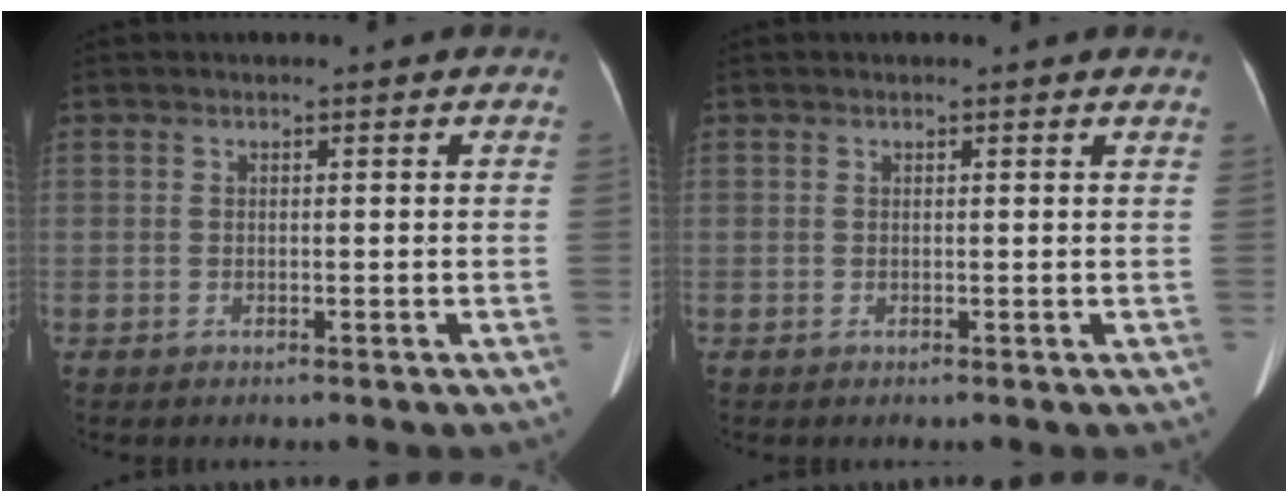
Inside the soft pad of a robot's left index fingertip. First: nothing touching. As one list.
[{"total": 0.8, "force": [0.8, -0.1, 0.2], "torque": [-0.013, -0.011, 0.003]}]